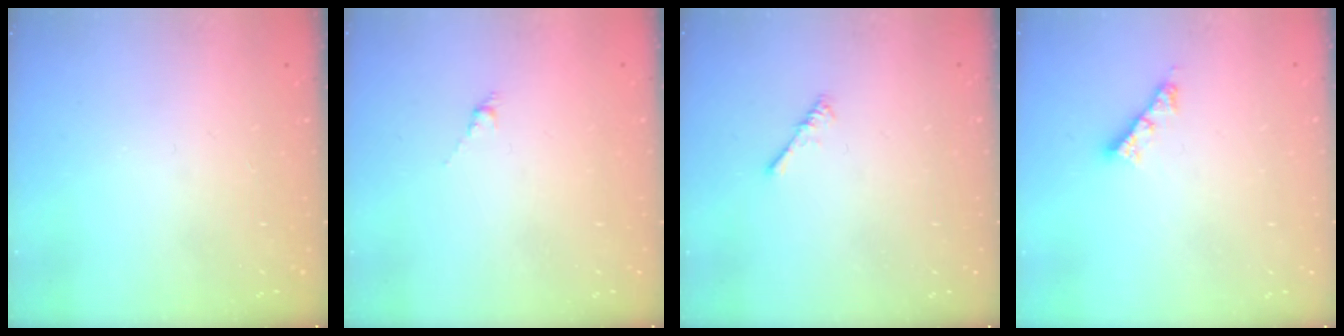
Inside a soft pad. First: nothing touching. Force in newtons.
{"total": 0.0}
{"total": 0.0}
{"total": 4.1, "press": 4.0, "slide": 0.3}